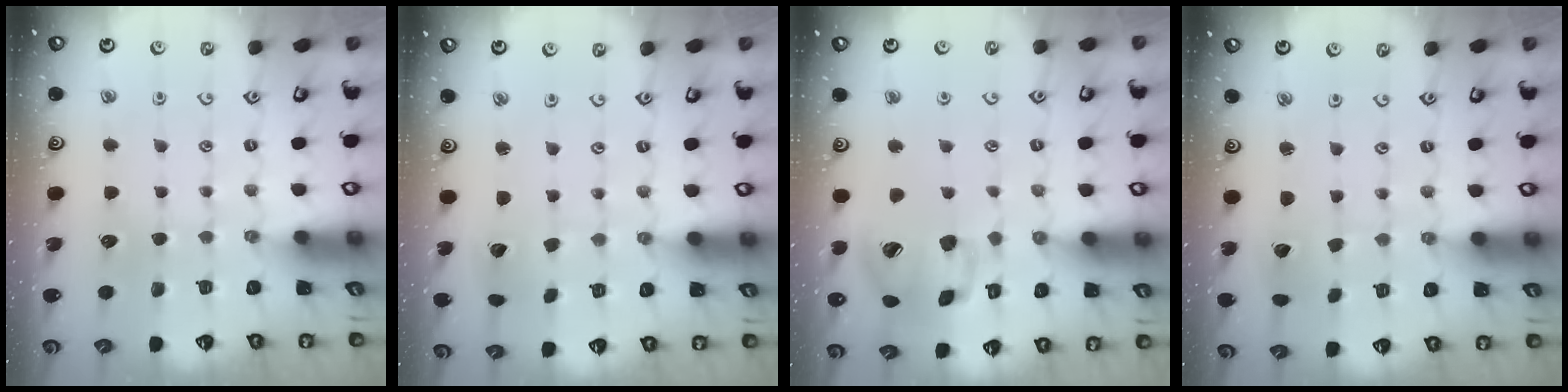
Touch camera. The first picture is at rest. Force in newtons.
{"total": 2.4, "press": 2.4, "slide": 0.1}
{"total": 15.6, "press": 15.4, "slide": 2.3}
{"total": 2.4, "press": 2.4, "slide": 0.2}